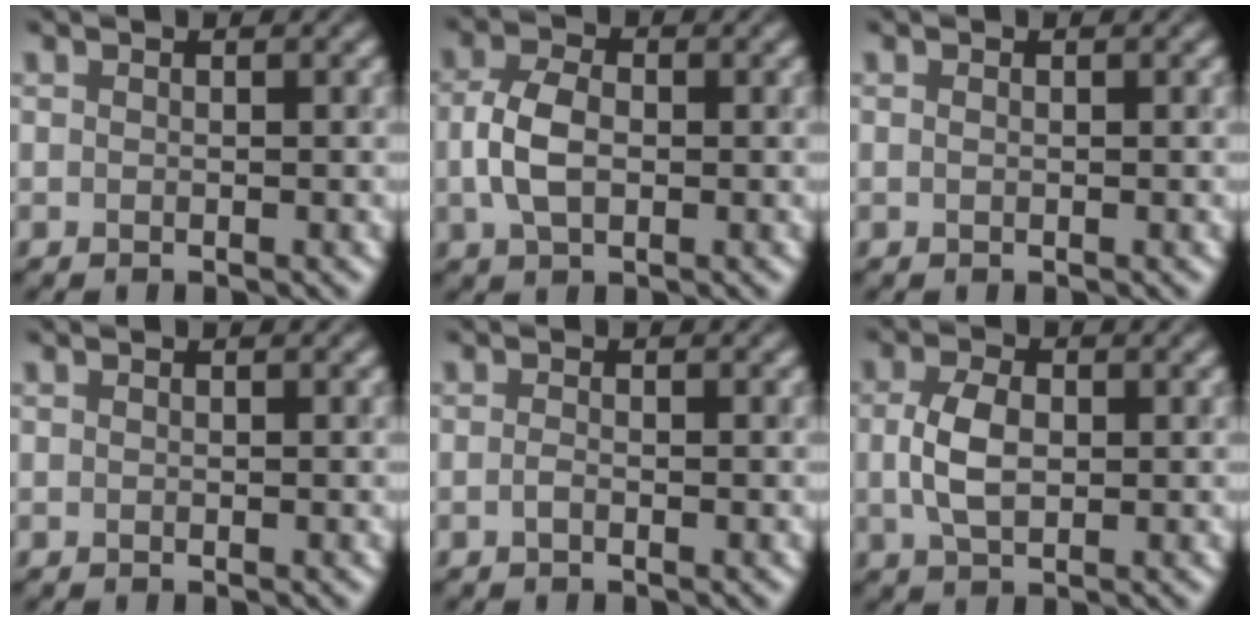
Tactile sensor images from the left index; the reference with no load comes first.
{"total": 3.9, "force": [-0.3, 2.5, 3.0], "torque": [-0.065, 0.002, -0.008]}
{"total": 0.0}
{"total": 0.0}
{"total": 0.7, "force": [-0.4, 0.2, 0.5], "torque": [-0.013, 0.000, -0.008]}
{"total": 3.6, "force": [0.1, 2.2, 2.9], "torque": [-0.067, 0.002, 0.002]}